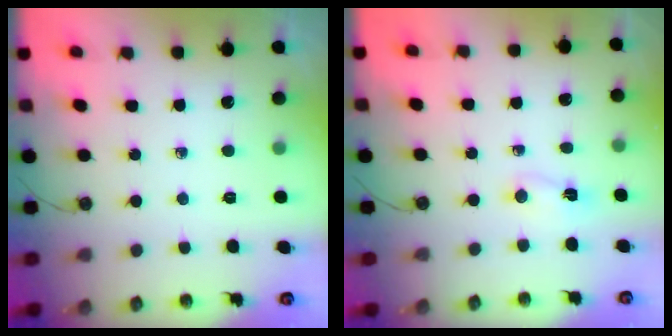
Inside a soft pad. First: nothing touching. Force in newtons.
{"total": 2.0, "press": 1.6, "slide": 1.2}